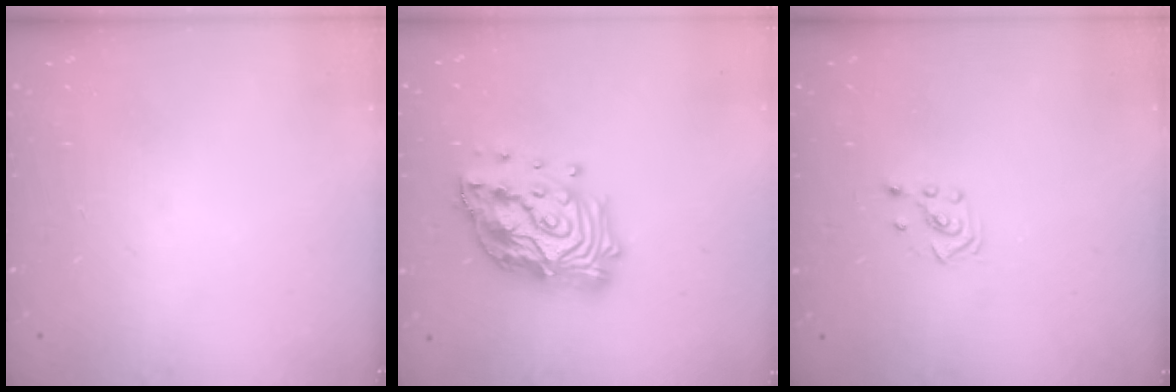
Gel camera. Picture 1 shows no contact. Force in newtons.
{"total": 19.2, "press": 19.1, "slide": 1.9}
{"total": 2.3, "press": 2.2, "slide": 0.8}